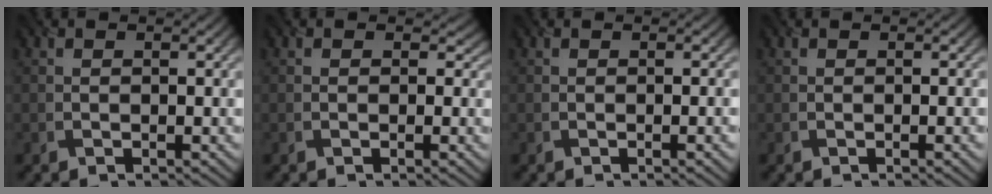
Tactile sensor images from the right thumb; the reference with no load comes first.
{"total": 1.3, "force": [0.1, 1.1, 0.7], "torque": [-0.010, -0.003, 0.002]}
{"total": 1.4, "force": [-0.2, 0.0, 1.4], "torque": [-0.020, -0.002, -0.002]}
{"total": 1.1, "force": [-0.1, -0.1, 1.1], "torque": [-0.017, -0.001, -0.002]}